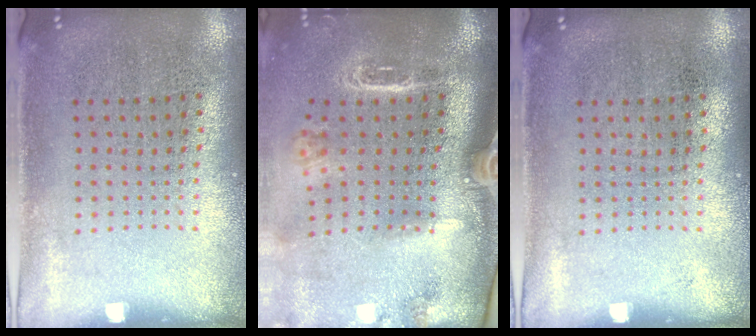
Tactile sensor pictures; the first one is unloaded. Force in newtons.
{"total": 2.8, "press": 2.0, "slide": 2.0}
{"total": 0.0}